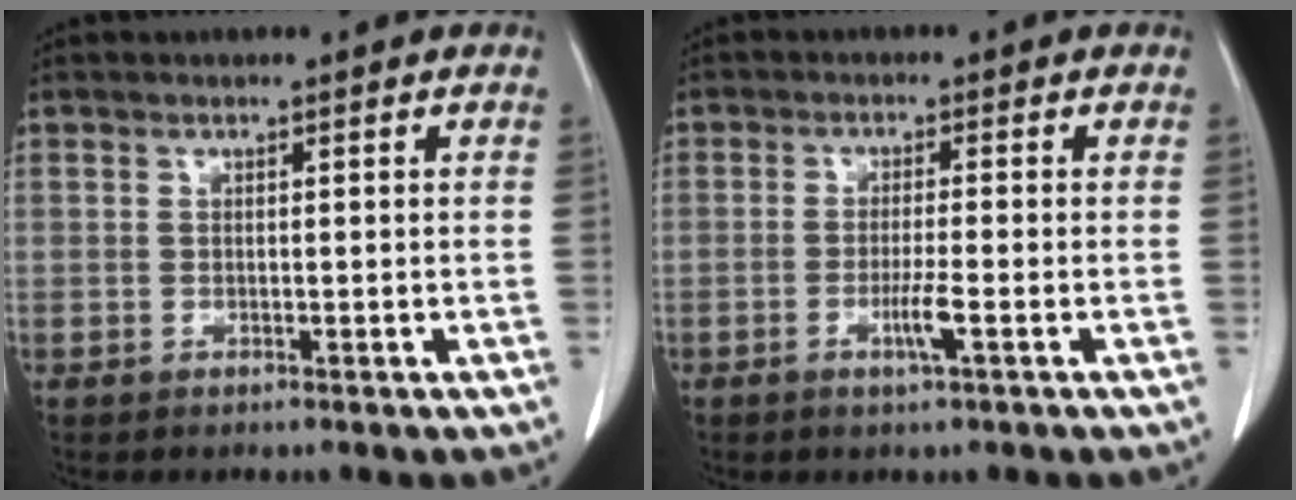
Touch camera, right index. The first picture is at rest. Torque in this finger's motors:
{"motor_torque": [0.61, -0.02, 0.31, 0.04]}